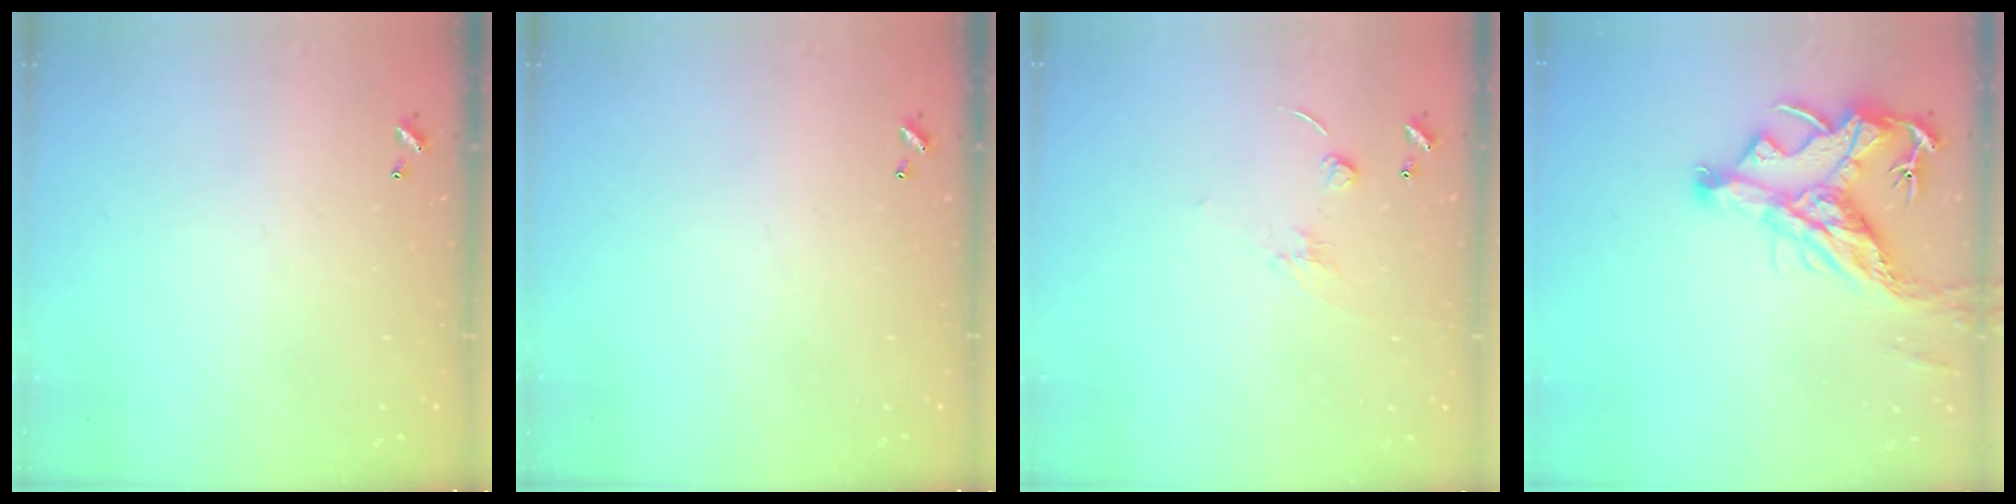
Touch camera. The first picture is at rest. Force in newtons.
{"total": 0.0}
{"total": 2.3, "press": 2.3, "slide": 0.5}
{"total": 11.8, "press": 11.6, "slide": 1.9}